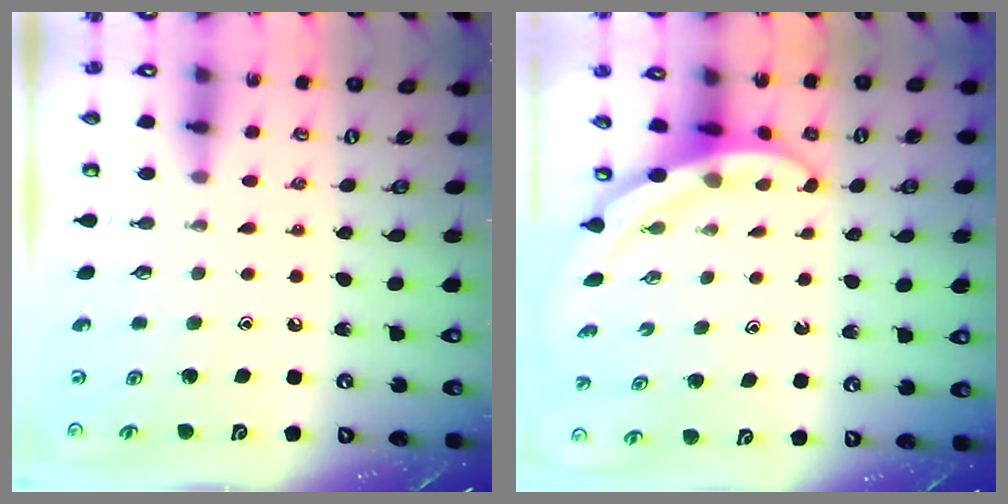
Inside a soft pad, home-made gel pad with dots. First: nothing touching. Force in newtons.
{"total": 3.2, "press": 3.2, "slide": 0.1}